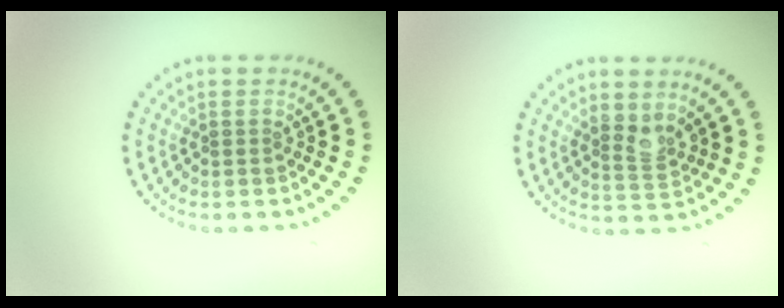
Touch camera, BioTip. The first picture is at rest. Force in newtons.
{"total": 2.0, "press": 1.7, "slide": 1.1}